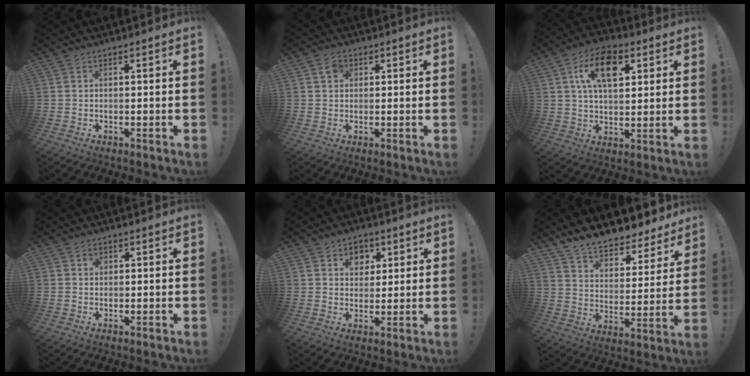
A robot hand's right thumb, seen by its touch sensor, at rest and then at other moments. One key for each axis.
{"total": 2.2, "fx": 0.8, "fy": 1.6, "fz": 1.3, "tx": -0.017, "ty": 0.001, "tz": 0.013}
{"total": 14.6, "fx": 5.6, "fy": 8.5, "fz": 10.4, "tx": -0.158, "ty": -0.001, "tz": 0.101}
{"total": 1.0, "fx": 0.5, "fy": 0.9, "fz": 0.2, "tx": 0.009, "ty": -0.004, "tz": 0.007}
{"total": 6.9, "fx": 3.0, "fy": 5.8, "fz": 2.3, "tx": -0.017, "ty": -0.016, "tz": 0.053}
{"total": 10.6, "fx": 9.9, "fy": 2.9, "fz": 2.6, "tx": -0.055, "ty": -0.092, "tz": 0.176}